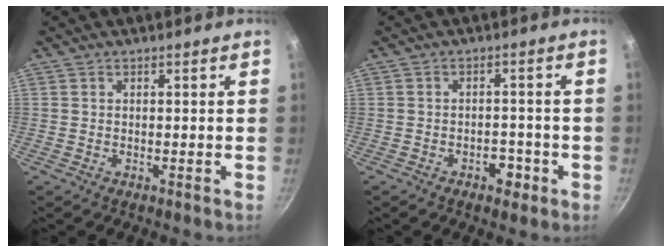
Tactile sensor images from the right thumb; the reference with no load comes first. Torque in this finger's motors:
{"motor_torque": [0.95, 0.96, 0.56, -0.40, -0.01]}